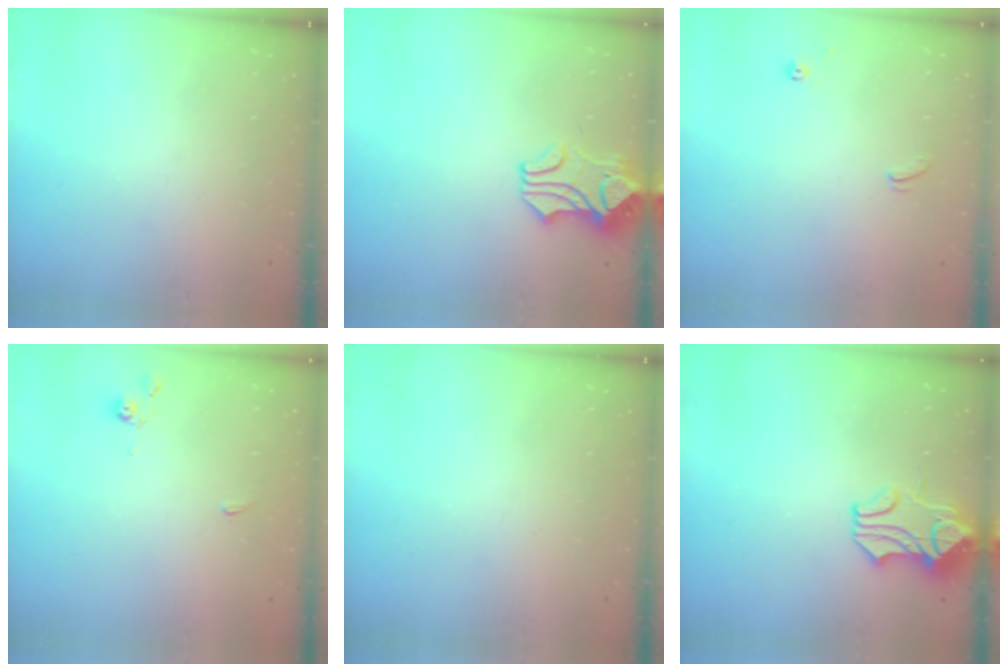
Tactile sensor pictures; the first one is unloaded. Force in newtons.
{"total": 2.4, "press": 2.2, "slide": 1.1}
{"total": 1.4, "press": 1.4, "slide": 0.3}
{"total": 0.7, "press": 0.5, "slide": 0.5}
{"total": 0.0}
{"total": 1.6, "press": 0.9, "slide": 1.3}